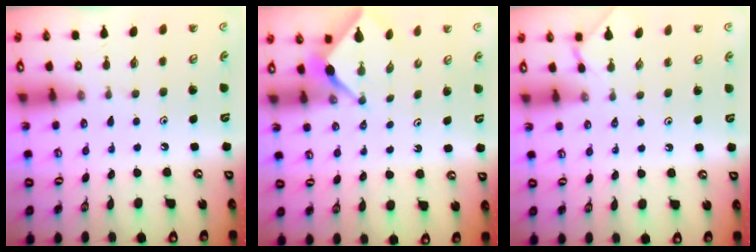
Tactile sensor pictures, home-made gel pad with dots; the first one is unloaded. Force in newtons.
{"total": 2.5, "press": 2.5, "slide": 0.2}
{"total": 1.4, "press": 1.4, "slide": 0.2}